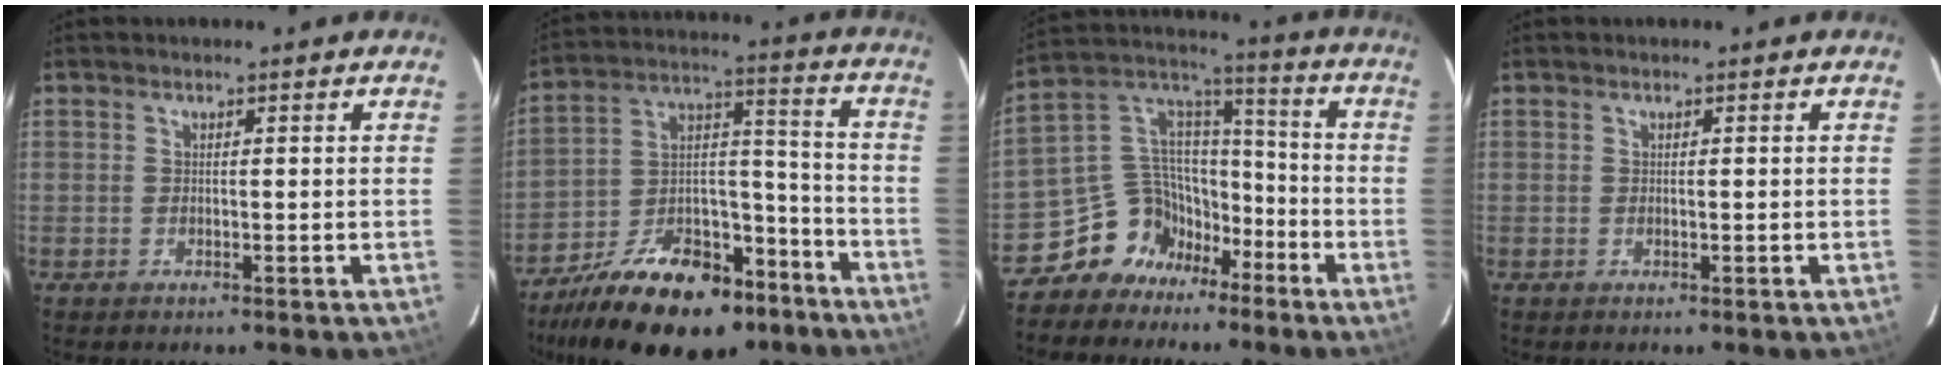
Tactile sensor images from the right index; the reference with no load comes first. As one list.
[{"total": 21.8, "force": [-15.9, 8.3, 12.4], "torque": [-0.207, 0.018, -0.267]}, {"total": 12.1, "force": [-8.3, 8.5, 2.3], "torque": [-0.054, 0.079, -0.151]}, {"total": 0.0}]